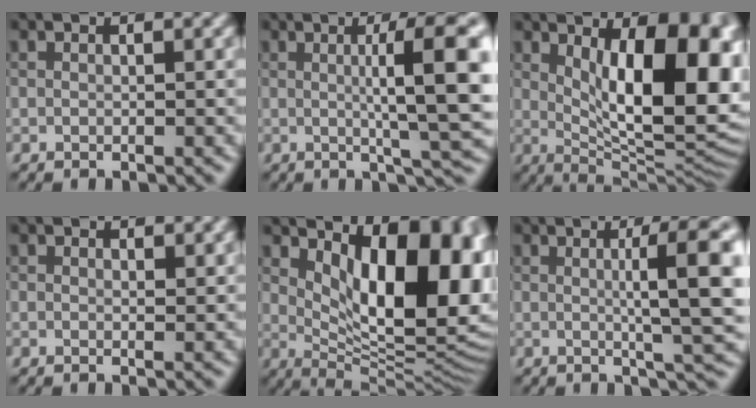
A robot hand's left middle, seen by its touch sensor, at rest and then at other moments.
{"total": 8.3, "force": [0.8, 1.3, 8.2], "torque": [-0.108, 0.007, 0.013]}
{"total": 14.3, "force": [2.4, 6.0, 12.8], "torque": [-0.147, -0.005, 0.040]}
{"total": 0.8, "force": [0.6, 0.4, 0.4], "torque": [-0.004, -0.004, 0.009]}
{"total": 14.0, "force": [3.5, 6.6, 11.8], "torque": [-0.126, -0.006, 0.059]}
{"total": 7.5, "force": [0.7, 1.2, 7.4], "torque": [-0.099, 0.007, 0.012]}